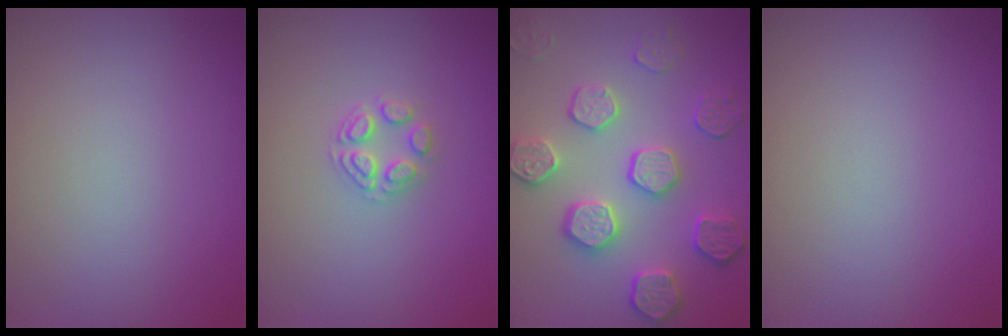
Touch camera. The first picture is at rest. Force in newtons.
{"total": 2.2, "press": 2.2, "slide": 0.2}
{"total": 4.7, "press": 4.3, "slide": 1.8}
{"total": 0.0}